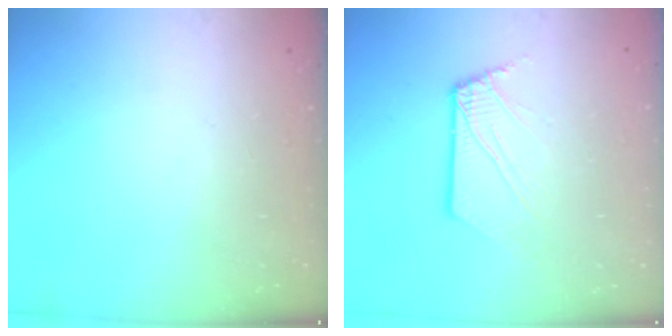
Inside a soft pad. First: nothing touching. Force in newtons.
{"total": 3.2, "press": 3.1, "slide": 0.4}